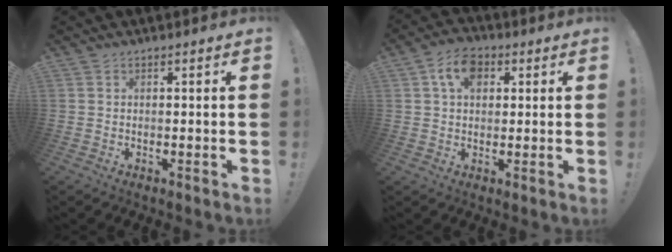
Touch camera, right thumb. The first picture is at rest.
{"total": 8.3, "force": [3.1, 5.6, 5.3], "torque": [-0.088, 0.009, 0.058]}